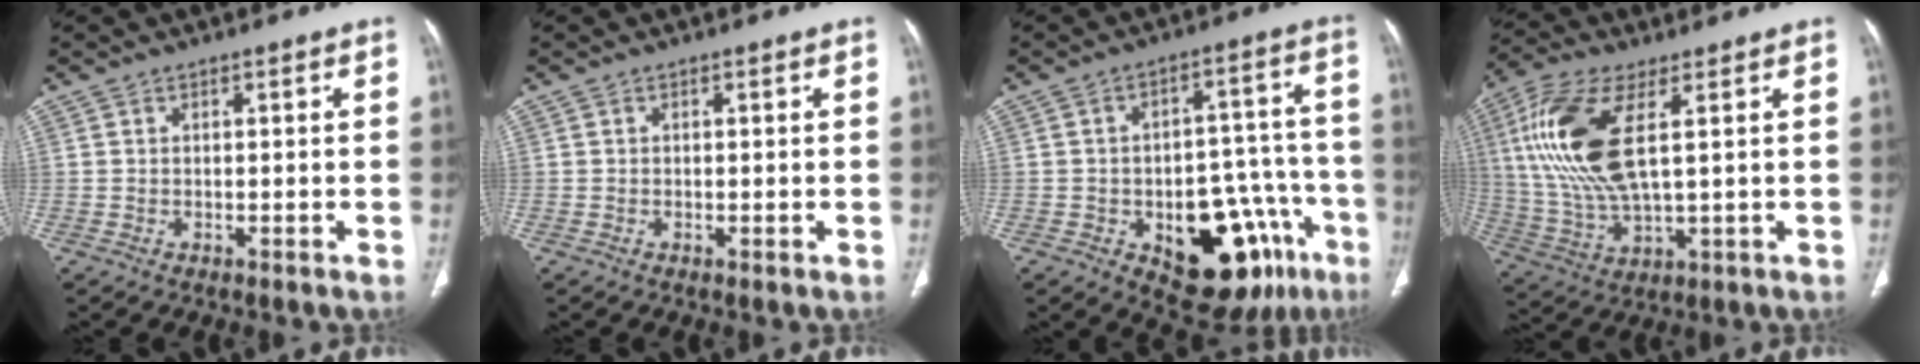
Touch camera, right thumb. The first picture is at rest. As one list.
[{"total": 0.0}, {"total": 20.4, "force": [-9.0, 10.8, 14.7], "torque": [-0.128, 0.059, -0.105]}, {"total": 16.7, "force": [4.1, 6.4, 14.9], "torque": [-0.337, -0.009, 0.085]}]